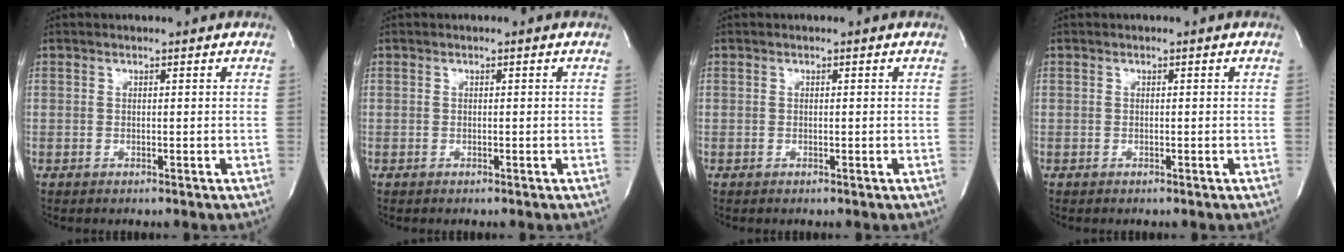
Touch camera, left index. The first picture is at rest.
{"total": 0.0}
{"total": 0.0}
{"total": 0.0}